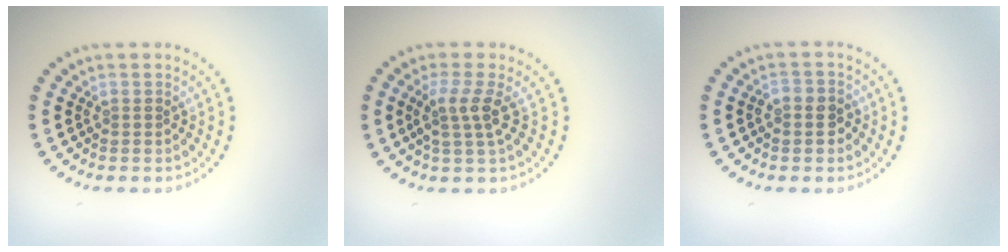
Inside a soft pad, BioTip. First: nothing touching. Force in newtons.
{"total": 2.6, "press": 2.0, "slide": 1.7}
{"total": 1.9, "press": 1.9, "slide": 0.6}